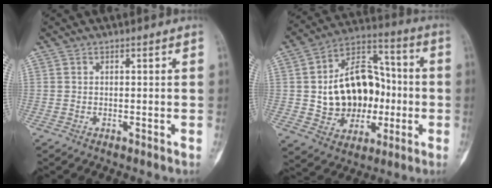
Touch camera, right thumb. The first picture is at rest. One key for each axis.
{"total": 19.3, "fx": -0.8, "fy": 14.0, "fz": 13.3, "tx": -0.165, "ty": 0.033, "tz": -0.004}